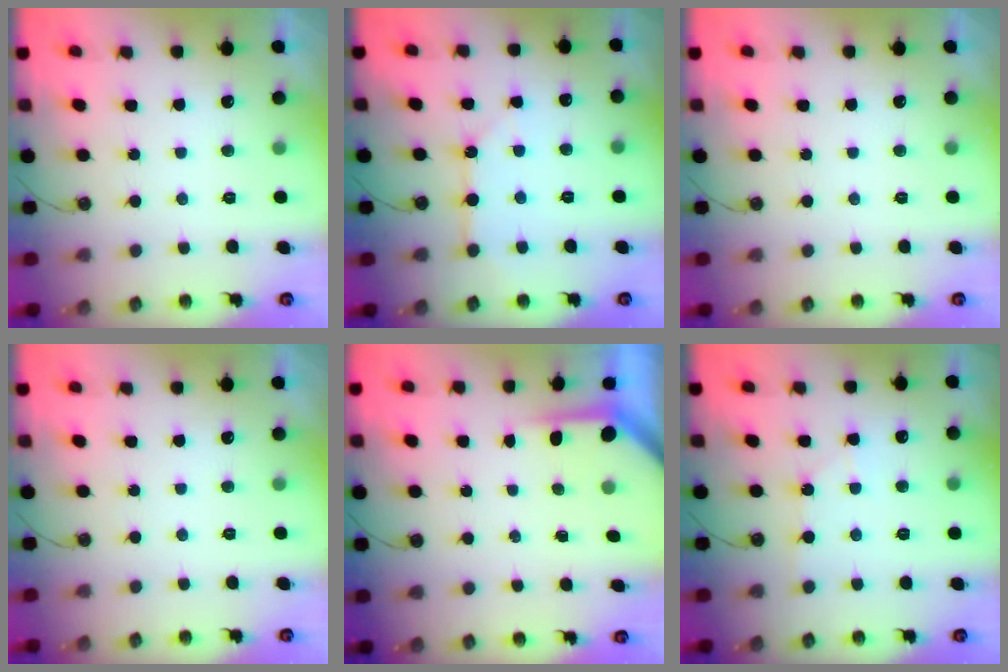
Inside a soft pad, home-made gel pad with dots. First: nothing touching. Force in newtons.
{"total": 5.1, "press": 5.1, "slide": 0.5}
{"total": 0.0}
{"total": 0.0}
{"total": 3.6, "press": 3.5, "slide": 0.4}
{"total": 3.9, "press": 3.8, "slide": 0.6}